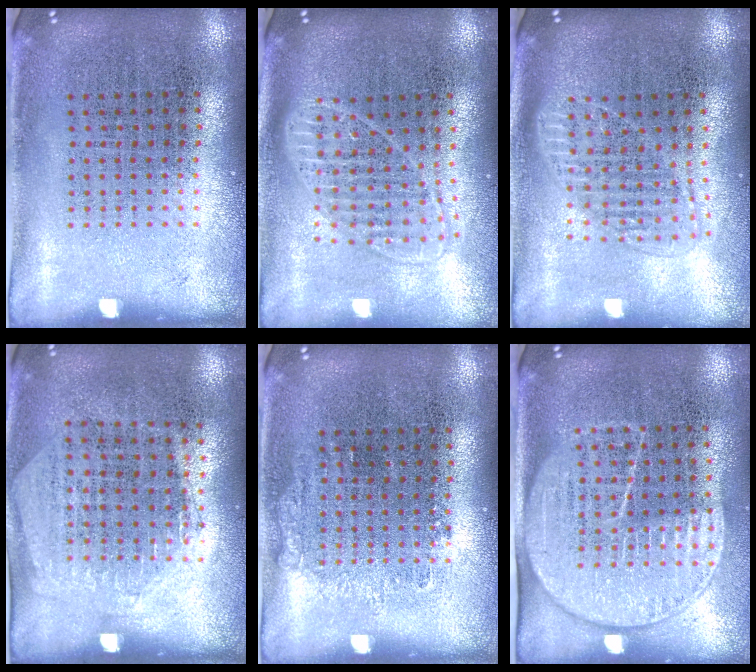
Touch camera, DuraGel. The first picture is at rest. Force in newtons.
{"total": 1.8, "press": 1.5, "slide": 1.0}
{"total": 1.6, "press": 1.4, "slide": 0.8}
{"total": 1.3, "press": 1.2, "slide": 0.6}
{"total": 0.7, "press": 0.7, "slide": 0.2}
{"total": 1.8, "press": 1.5, "slide": 1.0}